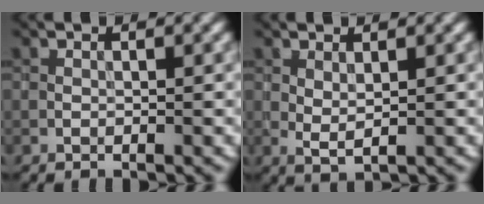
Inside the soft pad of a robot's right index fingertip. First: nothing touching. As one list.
[{"total": 1.3, "force": [0.7, 0.4, 1.0], "torque": [-0.026, -0.004, 0.018]}]